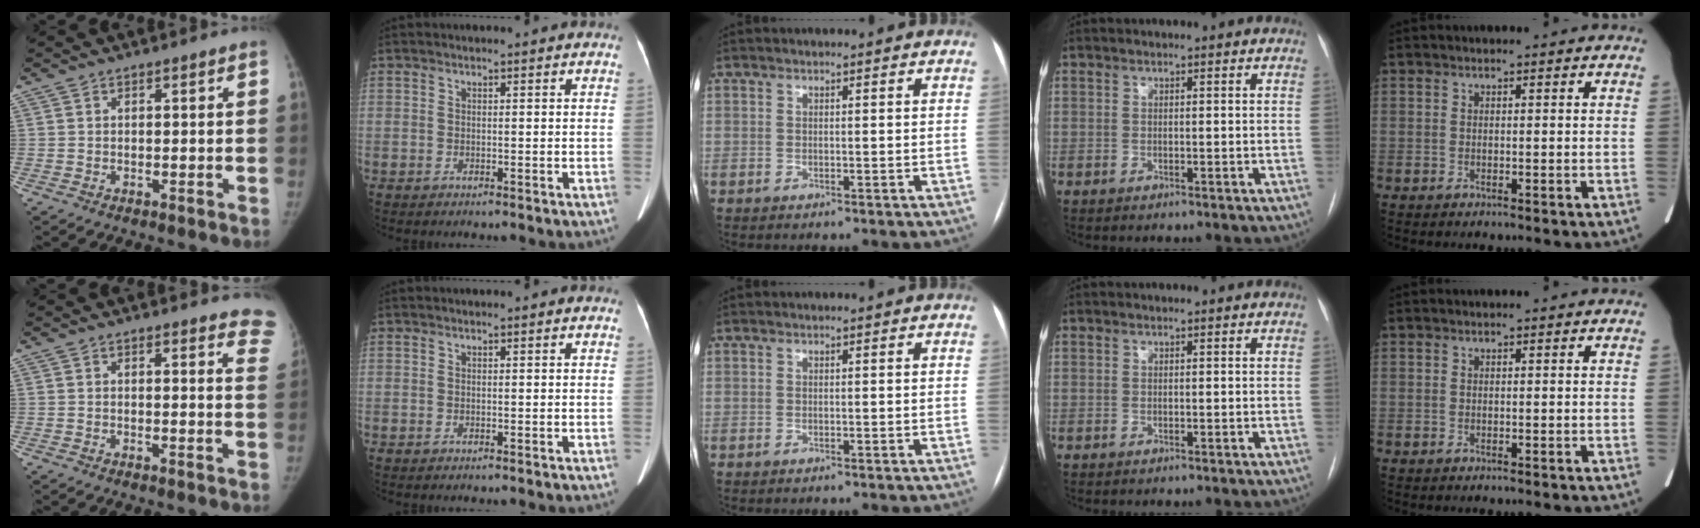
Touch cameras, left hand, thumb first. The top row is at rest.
{"thumb": {"total": 7.6, "force": [7.1, 2.0, 2.1], "torque": [0.020, -0.036, 0.044]}}